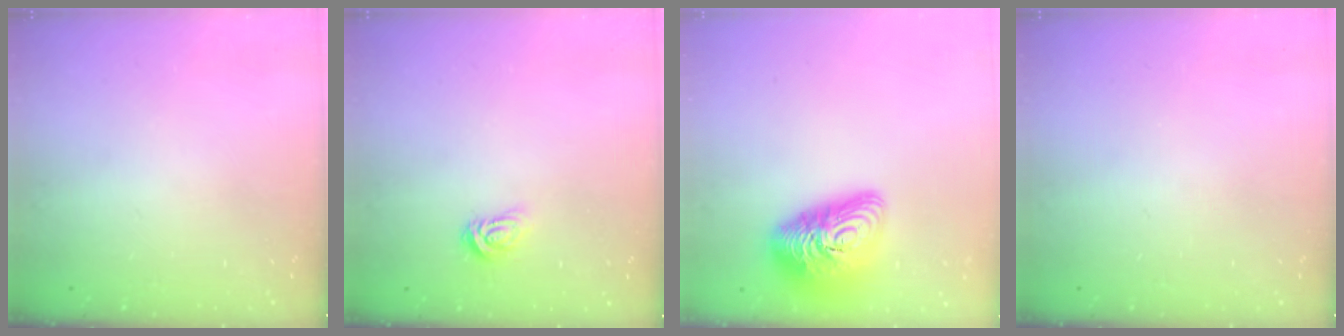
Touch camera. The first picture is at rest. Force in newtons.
{"total": 3.4, "press": 3.4, "slide": 0.4}
{"total": 16.0, "press": 16.0, "slide": 1.2}
{"total": 0.0}